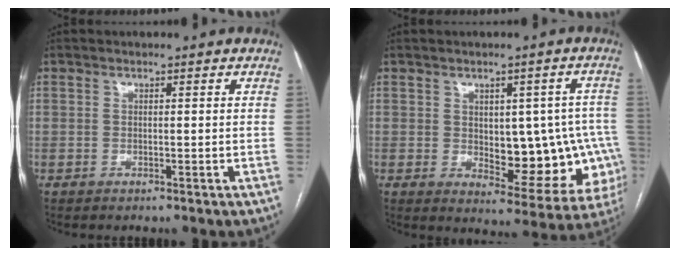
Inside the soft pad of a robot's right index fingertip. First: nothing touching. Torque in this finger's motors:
{"motor_torque": [0.50, -0.01, 0.25, 0.03]}